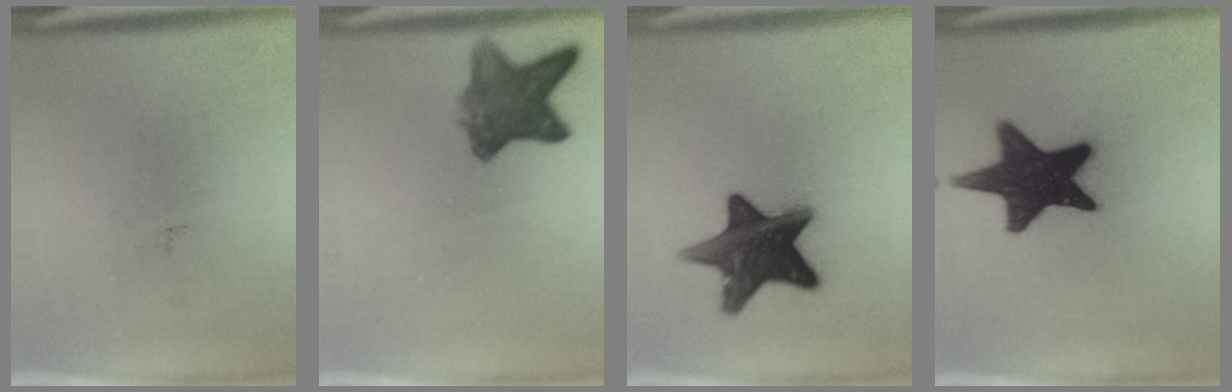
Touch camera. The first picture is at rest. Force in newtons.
{"total": 7.5}
{"total": 15.2}
{"total": 17.0}